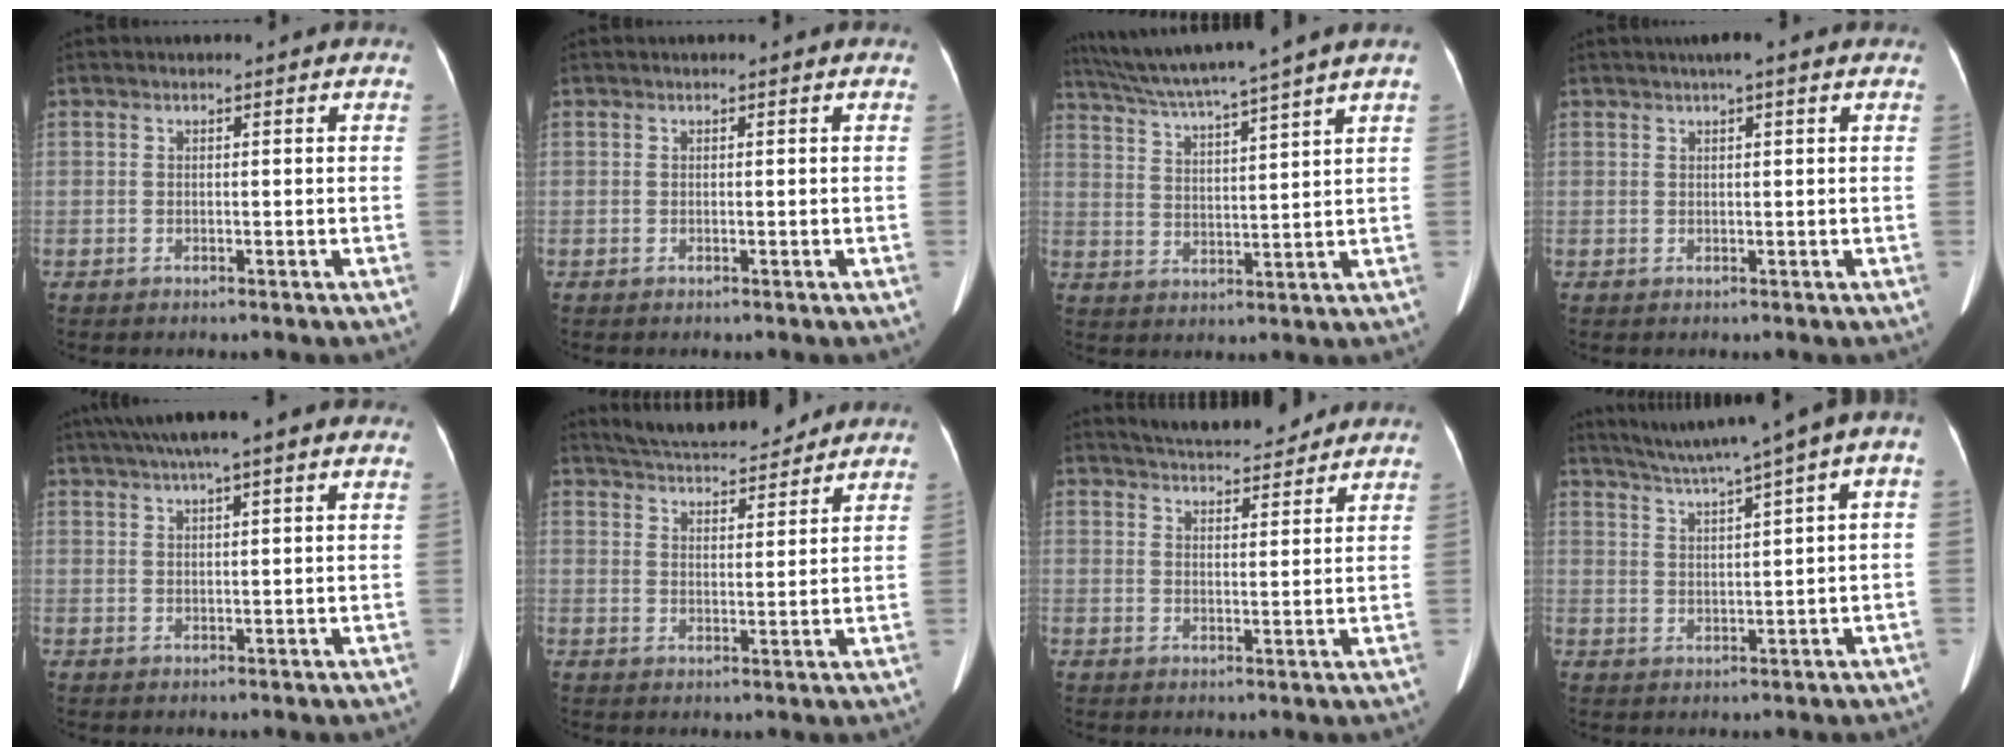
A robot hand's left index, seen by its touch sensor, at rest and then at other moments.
{"total": 0.0}
{"total": 12.9, "force": [10.9, -2.4, 6.5], "torque": [-0.116, 0.002, 0.174]}
{"total": 3.0, "force": [2.0, 0.2, 2.2], "torque": [-0.034, 0.019, 0.030]}
{"total": 12.8, "force": [10.2, 1.6, 7.5], "torque": [-0.128, 0.045, 0.141]}
{"total": 11.5, "force": [10.5, 2.0, 4.1], "torque": [-0.068, 0.012, 0.160]}
{"total": 9.5, "force": [8.8, 1.7, 3.2], "torque": [-0.047, 0.006, 0.123]}
{"total": 11.1, "force": [6.0, 0.4, 9.4], "torque": [-0.150, 0.037, 0.087]}